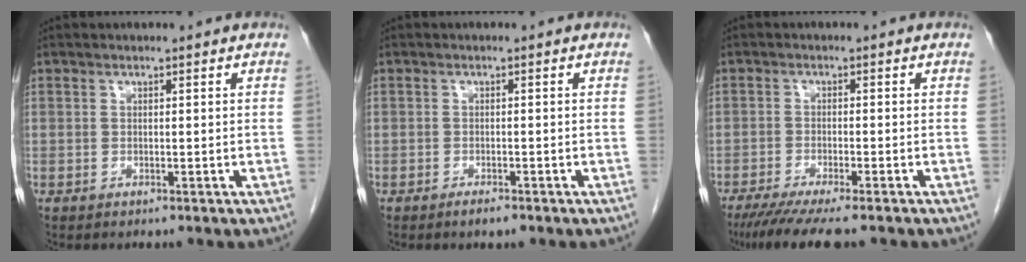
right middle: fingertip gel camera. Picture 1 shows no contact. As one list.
[{"total": 1.5, "force": [-1.1, 0.2, 1.0], "torque": [-0.021, -0.004, -0.015]}, {"total": 8.4, "force": [-6.7, 0.4, 5.2], "torque": [-0.079, -0.022, -0.106]}]